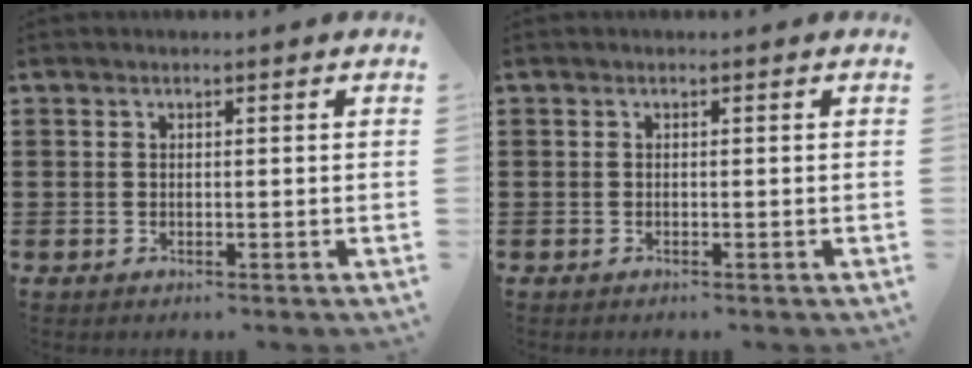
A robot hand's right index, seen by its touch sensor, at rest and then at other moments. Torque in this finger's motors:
{"motor_torque": [-0.01, -0.01, 0.00, 0.00]}